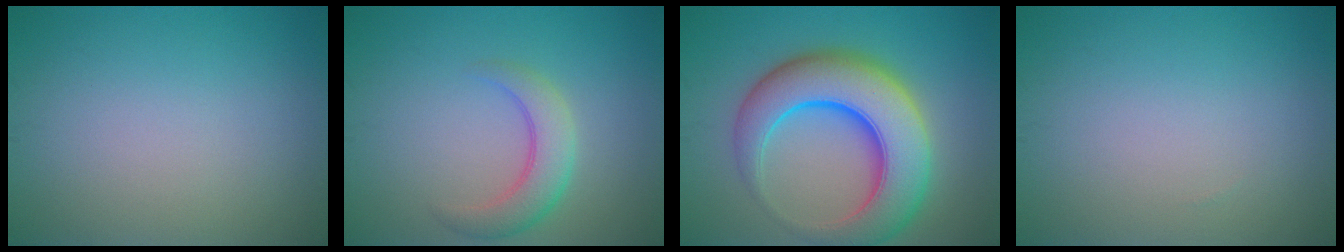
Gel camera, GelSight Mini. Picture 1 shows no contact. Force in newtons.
{"total": 3.6, "press": 3.6, "slide": 0.1}
{"total": 10.5, "press": 10.5, "slide": 0.4}
{"total": 0.0}